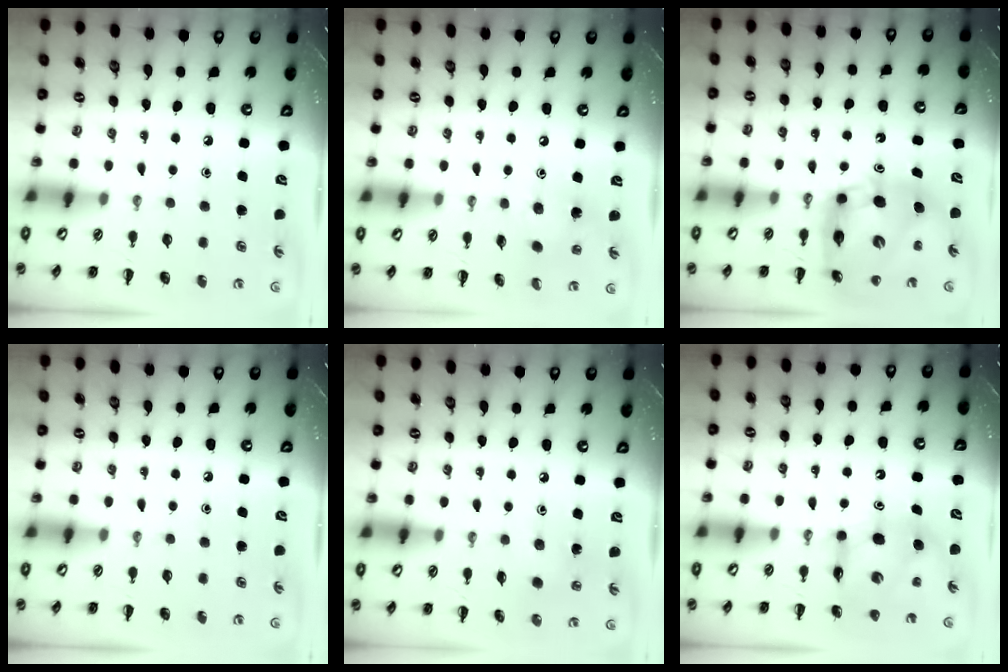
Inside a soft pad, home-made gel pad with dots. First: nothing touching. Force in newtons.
{"total": 6.6, "press": 6.4, "slide": 1.6}
{"total": 12.0, "press": 11.5, "slide": 3.3}
{"total": 0.0}
{"total": 3.0, "press": 2.8, "slide": 1.0}
{"total": 7.3, "press": 7.3, "slide": 0.3}